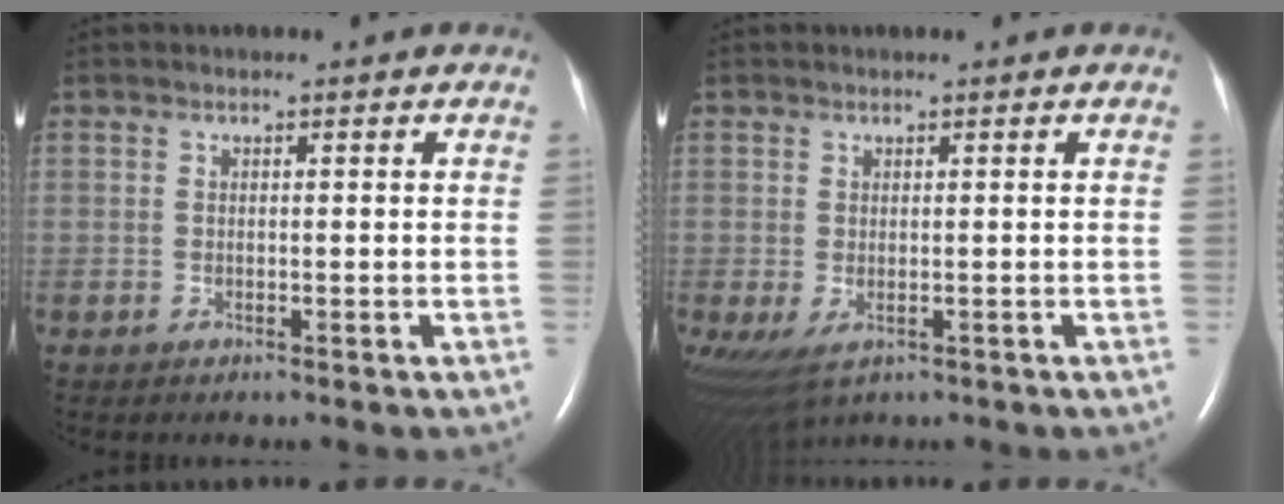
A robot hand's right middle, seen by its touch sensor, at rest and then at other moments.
{"total": 4.7, "force": [-1.7, 2.6, 3.6], "torque": [-0.070, -0.016, -0.015]}